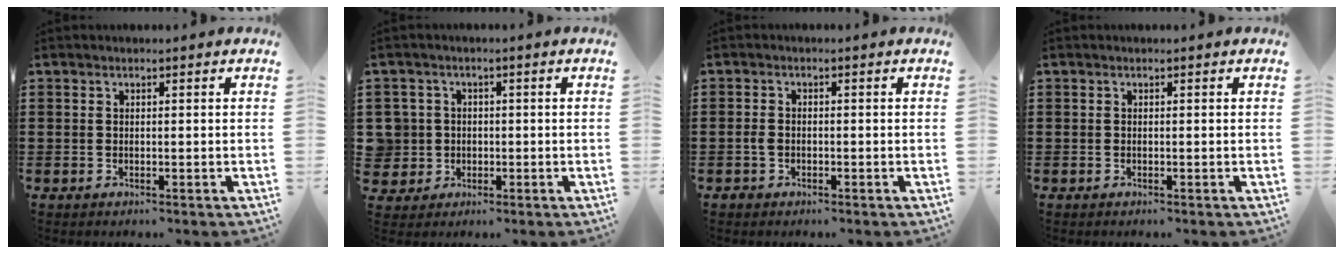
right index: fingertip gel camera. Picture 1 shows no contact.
{"total": 3.9, "force": [-0.2, 3.8, 0.3], "torque": [-0.035, 0.007, -0.006]}
{"total": 1.6, "force": [-0.6, 1.2, 0.9], "torque": [-0.029, -0.004, -0.014]}
{"total": 0.0}